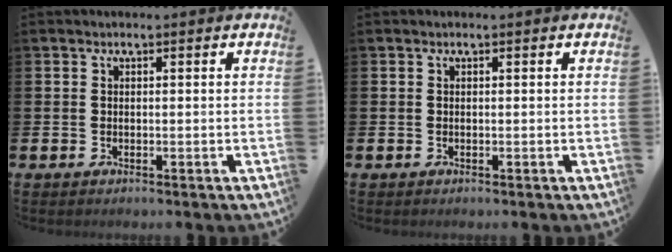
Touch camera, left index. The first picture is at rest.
{"total": 0.0}